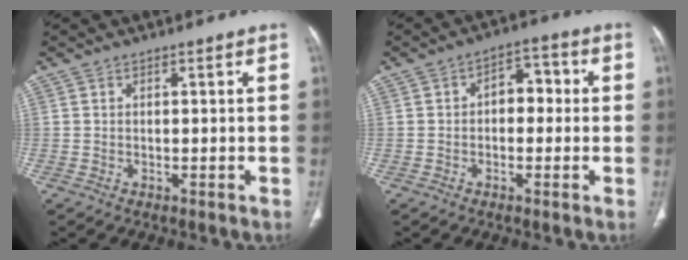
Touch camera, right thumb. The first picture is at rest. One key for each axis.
{"total": 6.0, "fx": 0.1, "fy": 4.0, "fz": 4.5, "tx": -0.036, "ty": 0.024, "tz": -0.008}